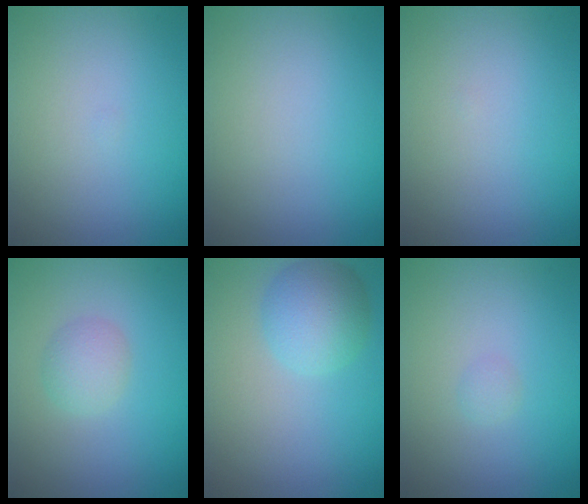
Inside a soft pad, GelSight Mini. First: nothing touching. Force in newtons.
{"total": 0.0}
{"total": 0.0}
{"total": 2.0, "press": 2.0, "slide": 0.0}
{"total": 4.5, "press": 4.4, "slide": 0.2}
{"total": 0.6, "press": 0.6, "slide": 0.0}